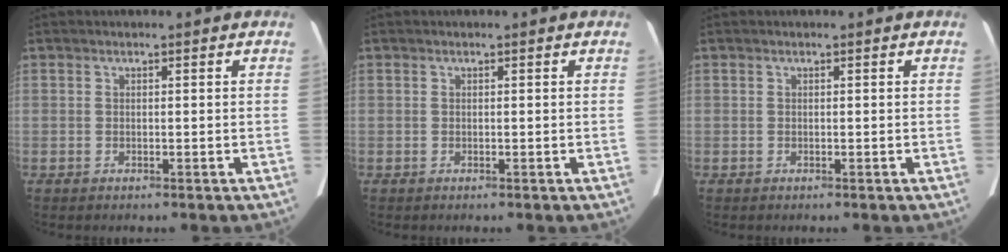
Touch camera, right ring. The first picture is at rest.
{"total": 0.0}
{"total": 0.0}